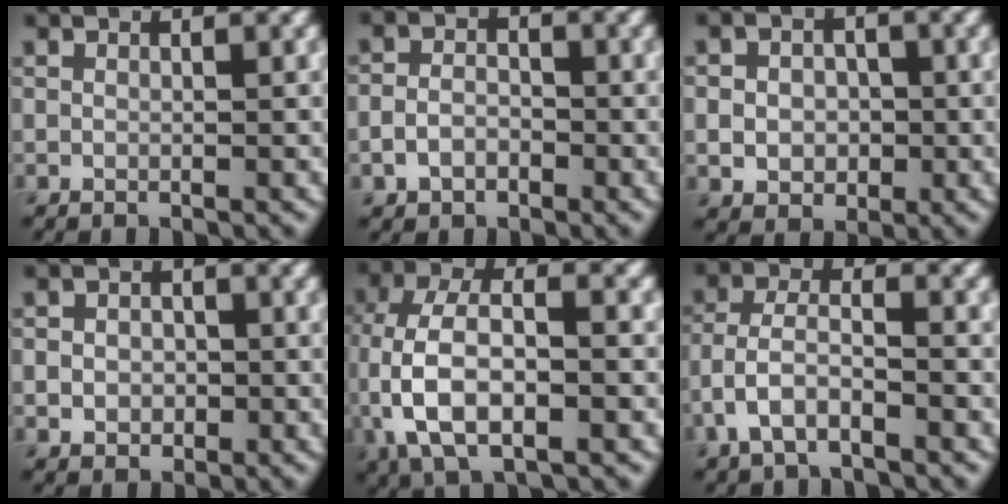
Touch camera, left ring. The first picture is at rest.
{"total": 2.4, "force": [-1.1, 1.8, 1.2], "torque": [-0.023, 0.002, -0.025]}
{"total": 4.1, "force": [-0.3, 3.4, 2.3], "torque": [-0.028, -0.003, -0.014]}
{"total": 2.7, "force": [-0.4, 2.3, 1.4], "torque": [-0.011, -0.003, -0.013]}
{"total": 9.6, "force": [-1.2, 5.2, 7.9], "torque": [-0.165, 0.005, -0.032]}
{"total": 4.0, "force": [-2.2, 1.9, 2.8], "torque": [-0.056, 0.007, -0.051]}